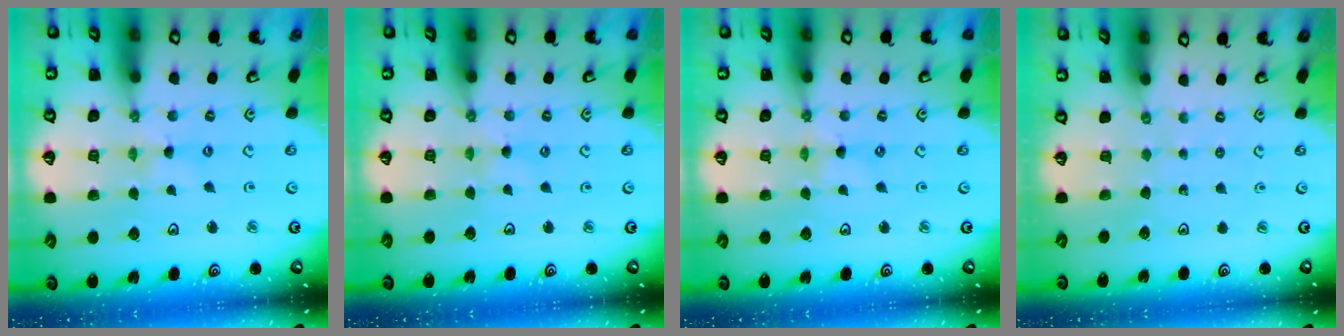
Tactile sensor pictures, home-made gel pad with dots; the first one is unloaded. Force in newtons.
{"total": 1.2, "press": 1.2, "slide": 0.3}
{"total": 0.5, "press": 0.5, "slide": 0.2}
{"total": 0.0}